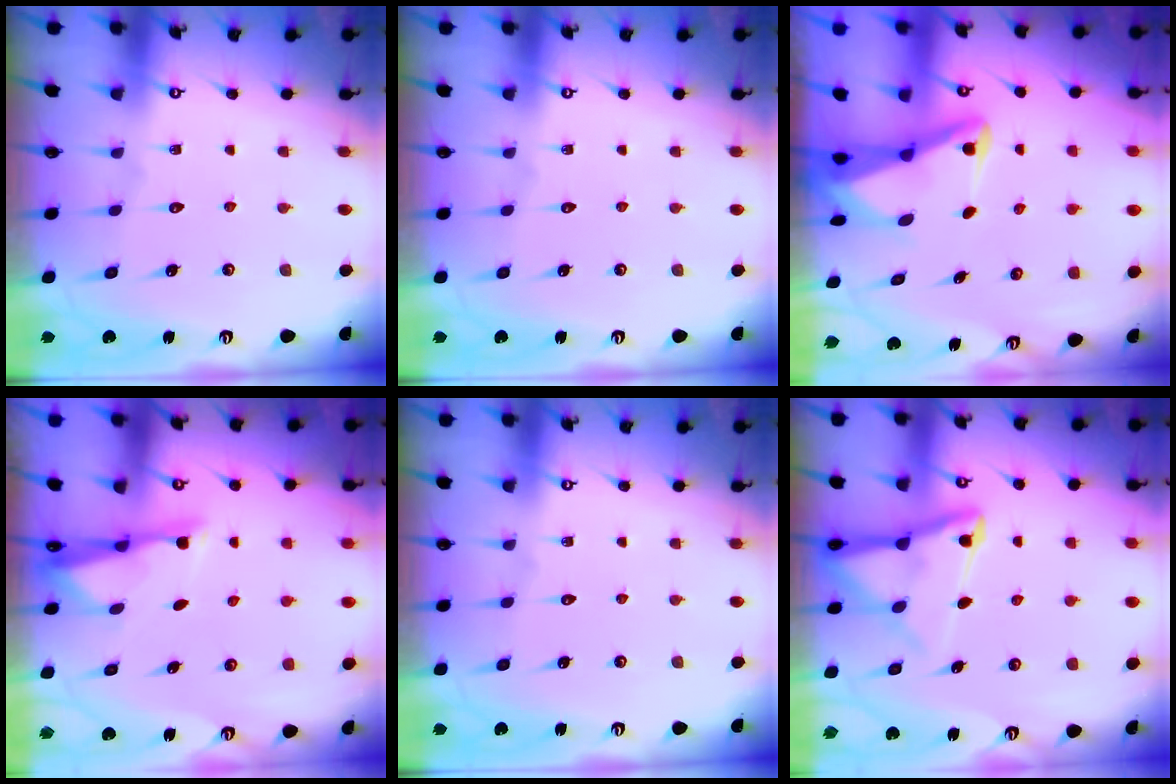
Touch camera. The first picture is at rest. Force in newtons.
{"total": 0.0}
{"total": 4.0, "press": 3.9, "slide": 0.9}
{"total": 2.9, "press": 2.8, "slide": 0.6}
{"total": 0.0}
{"total": 9.6, "press": 9.5, "slide": 1.1}